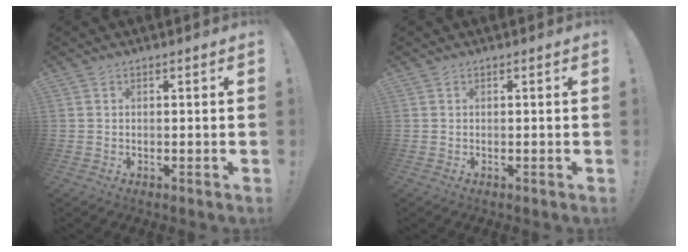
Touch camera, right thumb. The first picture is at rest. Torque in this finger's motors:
{"motor_torque": [-0.06, 0.05, 0.04, 0.01, 0.00]}